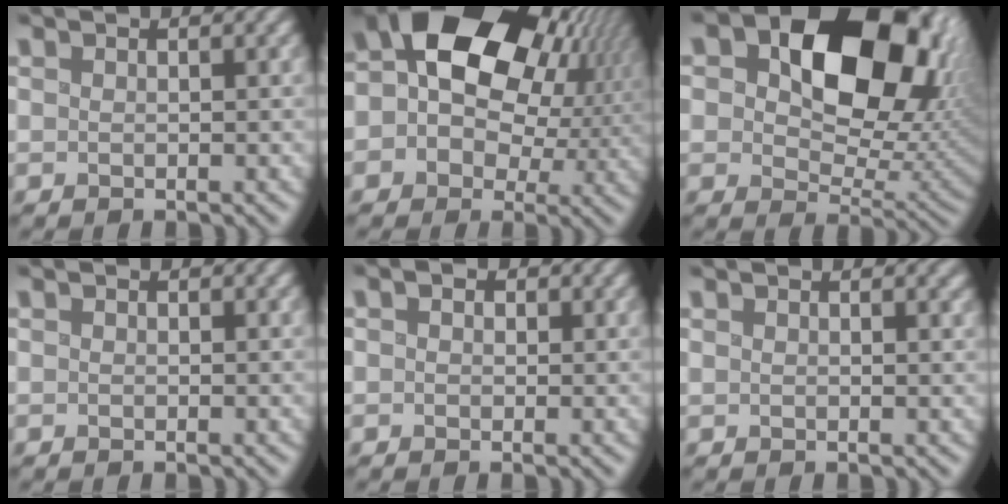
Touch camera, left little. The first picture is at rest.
{"total": 20.7, "force": [5.9, 15.8, 11.9], "torque": [-0.217, 0.052, 0.067]}
{"total": 17.2, "force": [6.0, 10.6, 12.1], "torque": [-0.160, 0.011, 0.096]}
{"total": 0.0}
{"total": 1.5, "force": [0.2, 1.2, 0.9], "torque": [-0.012, 0.013, -0.012]}
{"total": 0.9, "force": [0.8, 0.3, 0.3], "torque": [-0.010, 0.003, 0.015]}